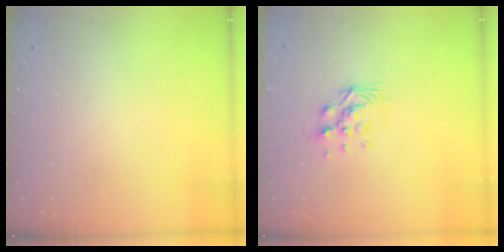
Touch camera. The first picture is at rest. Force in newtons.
{"total": 6.6, "press": 6.5, "slide": 0.5}